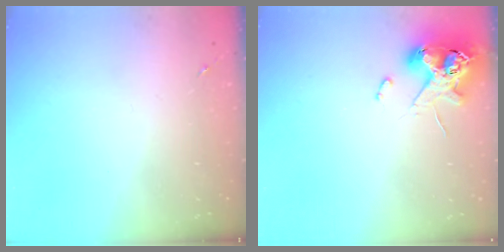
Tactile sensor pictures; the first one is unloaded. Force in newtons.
{"total": 11.7, "press": 11.5, "slide": 1.7}